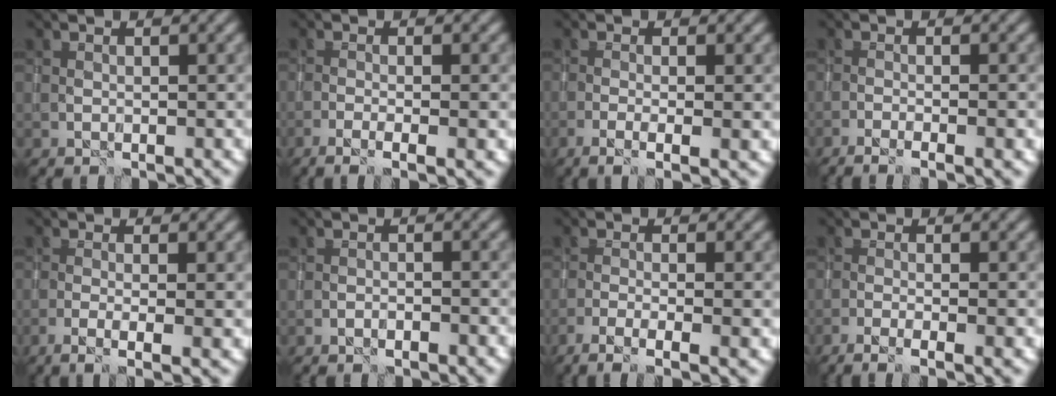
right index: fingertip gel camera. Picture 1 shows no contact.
{"total": 3.9, "force": [-1.6, 1.1, 3.4], "torque": [-0.050, -0.001, -0.032]}
{"total": 3.9, "force": [-1.1, 1.1, 3.5], "torque": [-0.056, -0.004, -0.025]}
{"total": 4.3, "force": [-2.1, 1.1, 3.5], "torque": [-0.044, 0.009, -0.036]}
{"total": 4.3, "force": [-1.2, 1.3, 3.9], "torque": [-0.063, -0.005, -0.027]}
{"total": 1.8, "force": [-1.2, 0.5, 1.3], "torque": [-0.027, 0.012, -0.021]}
{"total": 4.9, "force": [-2.4, 1.3, 4.1], "torque": [-0.067, -0.004, -0.047]}
{"total": 4.2, "force": [-2.0, 1.2, 3.5], "torque": [-0.051, -0.001, -0.037]}